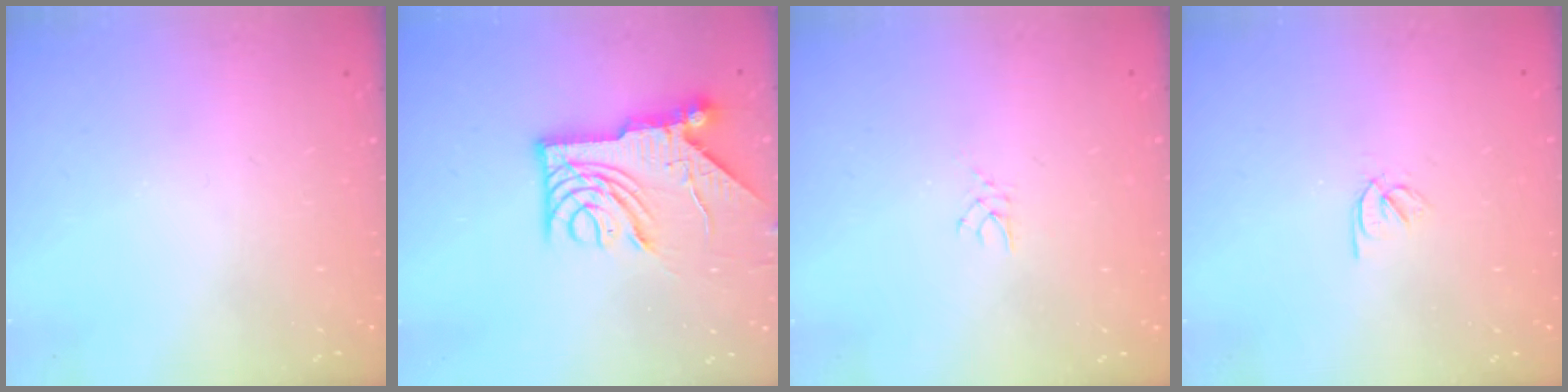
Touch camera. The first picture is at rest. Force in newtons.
{"total": 12.8, "press": 12.8, "slide": 0.8}
{"total": 2.1, "press": 2.1, "slide": 0.3}
{"total": 2.5, "press": 2.4, "slide": 0.7}